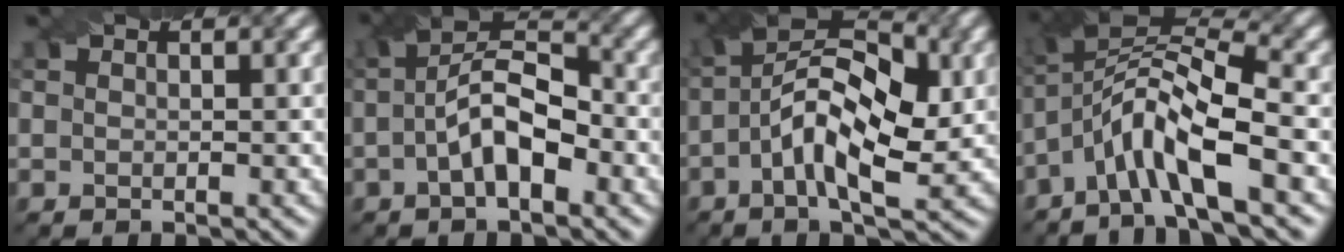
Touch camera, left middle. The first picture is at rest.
{"total": 6.1, "force": [-1.4, 2.7, 5.3], "torque": [-0.093, 0.012, -0.028]}
{"total": 9.0, "force": [-0.8, 4.1, 7.9], "torque": [-0.142, 0.020, -0.021]}
{"total": 7.6, "force": [-2.9, 2.1, 6.7], "torque": [-0.124, 0.020, -0.067]}